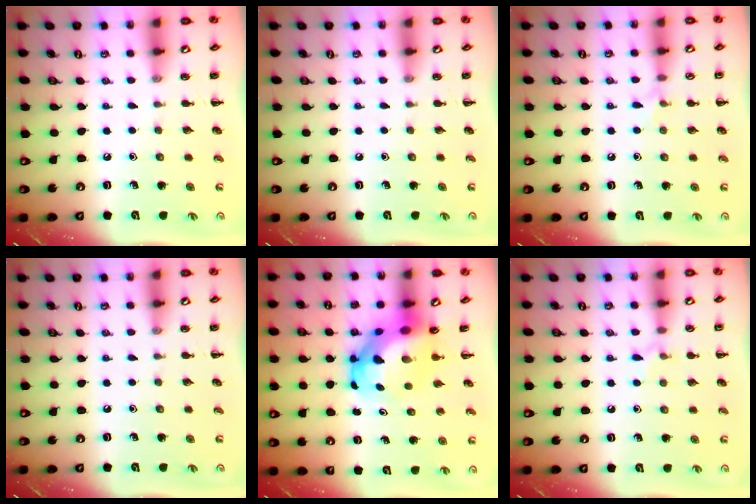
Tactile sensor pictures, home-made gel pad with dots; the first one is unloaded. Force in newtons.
{"total": 0.0}
{"total": 4.5, "press": 4.2, "slide": 1.5}
{"total": 0.0}
{"total": 7.0, "press": 6.7, "slide": 2.0}
{"total": 5.9, "press": 5.6, "slide": 1.9}